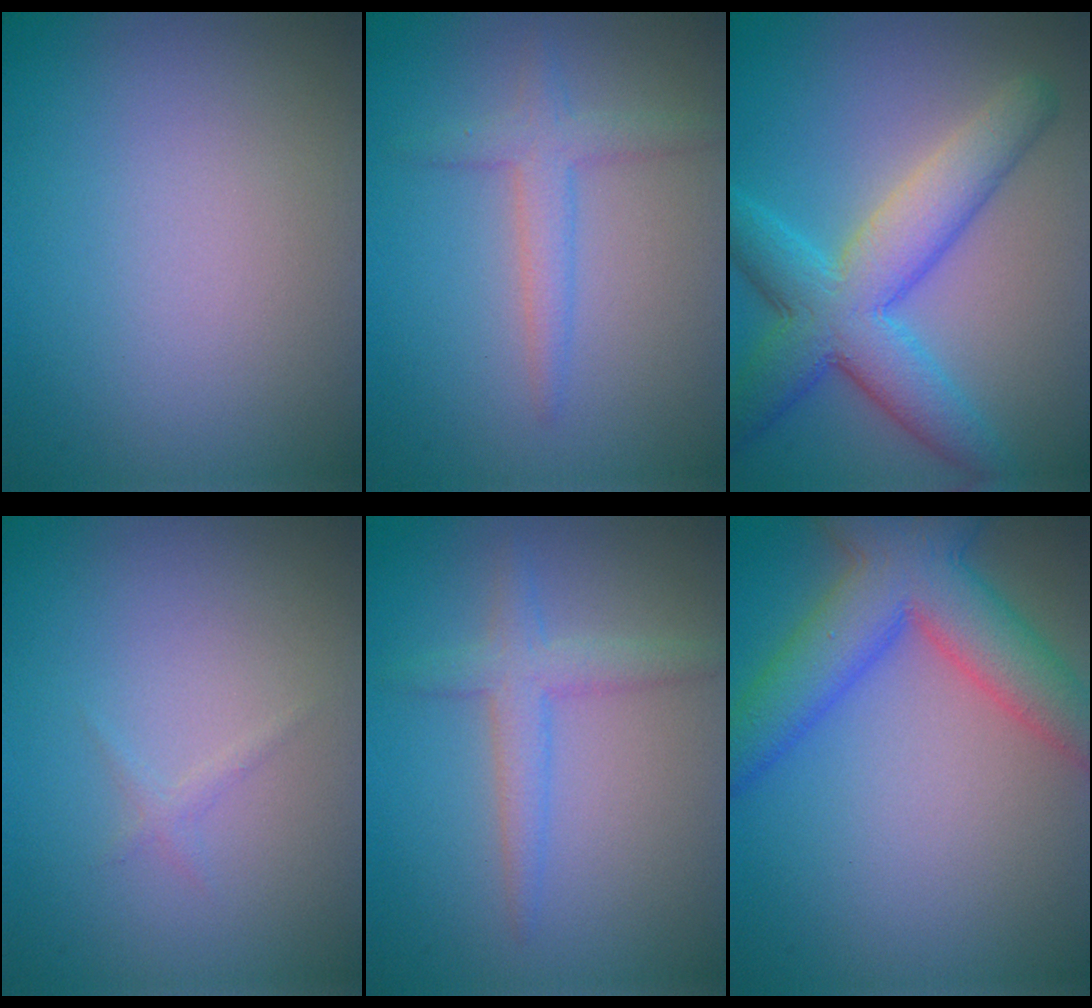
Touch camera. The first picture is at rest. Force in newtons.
{"total": 2.4, "press": 2.4, "slide": 0.1}
{"total": 7.4, "press": 7.4, "slide": 0.4}
{"total": 0.6, "press": 0.6, "slide": 0.1}
{"total": 2.7, "press": 2.7, "slide": 0.2}
{"total": 7.7, "press": 7.7, "slide": 0.3}